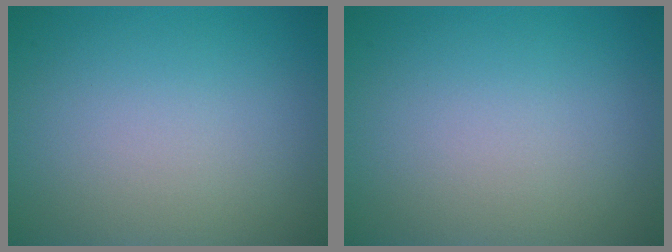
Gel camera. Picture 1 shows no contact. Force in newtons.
{"total": 0.0}